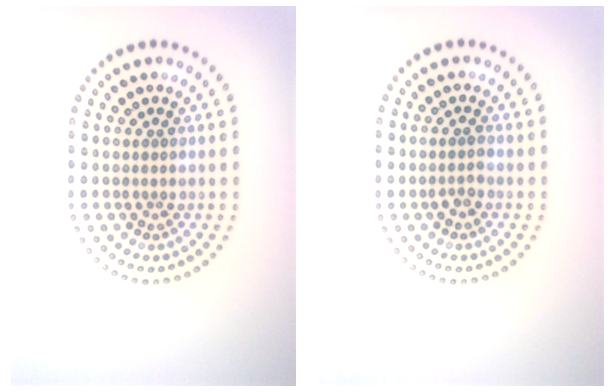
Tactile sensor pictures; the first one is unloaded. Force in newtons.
{"total": 1.4, "press": 1.3, "slide": 0.4}